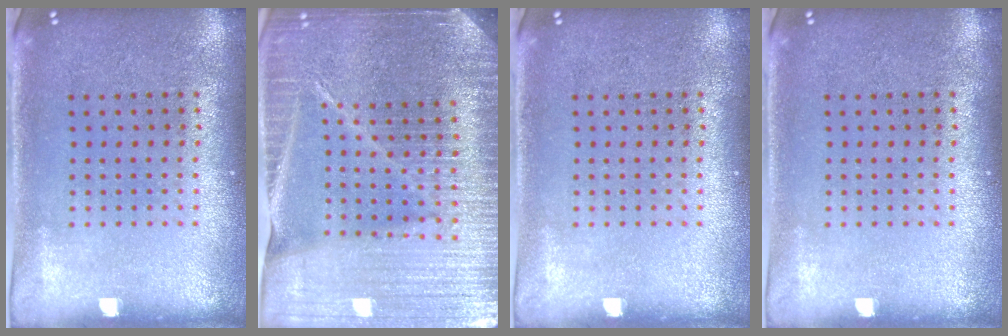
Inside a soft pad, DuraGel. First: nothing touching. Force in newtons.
{"total": 5.1, "press": 4.6, "slide": 2.3}
{"total": 0.0}
{"total": 0.0}